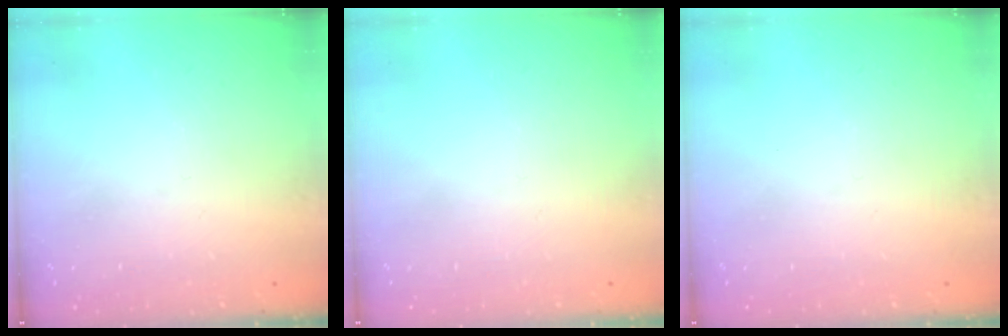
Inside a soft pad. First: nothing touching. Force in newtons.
{"total": 1.8, "press": 1.8, "slide": 0.1}
{"total": 0.0}